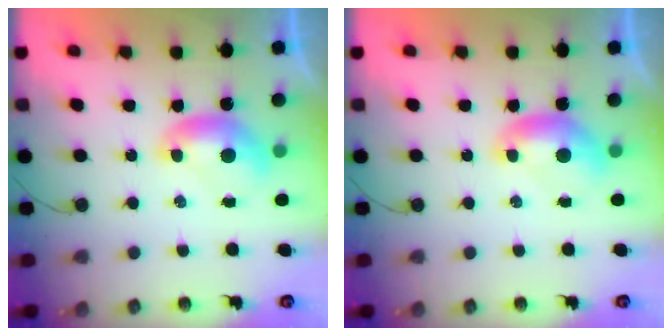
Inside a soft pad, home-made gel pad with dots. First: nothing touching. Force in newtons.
{"total": 0.0}